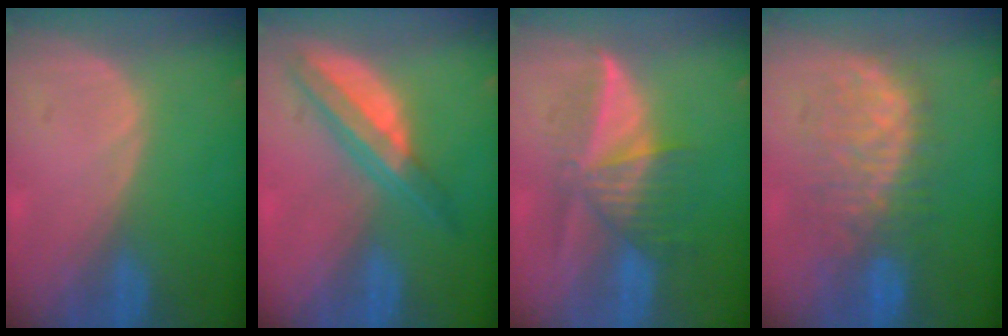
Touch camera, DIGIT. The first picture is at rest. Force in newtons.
{"total": 6.8, "press": 5.8, "slide": 3.4}
{"total": 6.5, "press": 6.4, "slide": 0.8}
{"total": 8.9, "press": 8.6, "slide": 2.1}